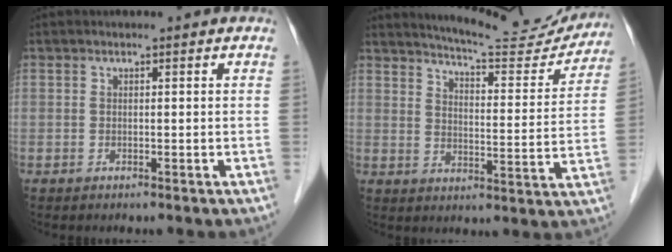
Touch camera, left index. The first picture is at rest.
{"total": 15.0, "force": [14.4, 1.5, 3.7], "torque": [-0.051, -0.038, 0.182]}